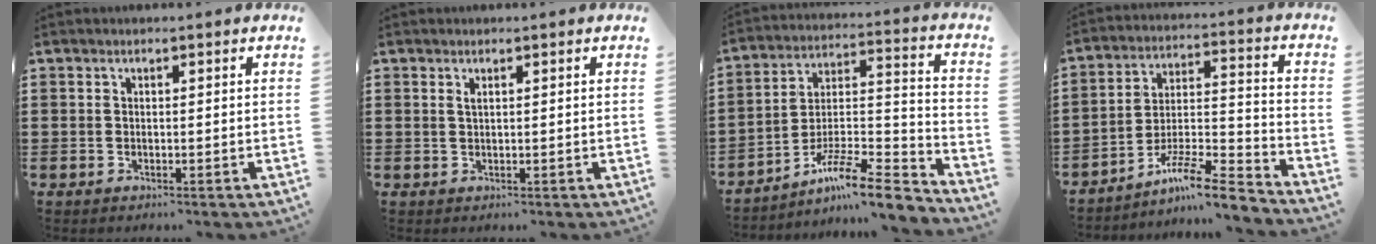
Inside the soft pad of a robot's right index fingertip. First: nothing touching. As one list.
[{"total": 0.7, "force": [0.4, 0.2, 0.6], "torque": [-0.013, 0.003, 0.006]}, {"total": 10.3, "force": [-8.5, 1.3, 5.7], "torque": [-0.086, 0.014, -0.166]}, {"total": 9.6, "force": [-8.1, 0.8, 5.1], "torque": [-0.077, 0.013, -0.155]}]